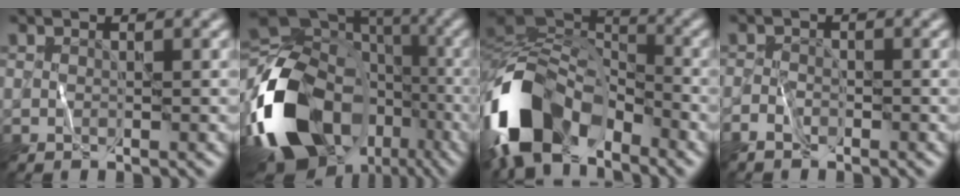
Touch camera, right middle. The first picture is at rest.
{"total": 17.4, "force": [-6.8, 11.8, 10.8], "torque": [-0.230, -0.024, -0.113]}
{"total": 12.9, "force": [-6.8, 7.6, 8.0], "torque": [-0.168, 0.001, -0.135]}
{"total": 1.5, "force": [-1.3, 0.6, 0.4], "torque": [-0.010, 0.003, -0.033]}